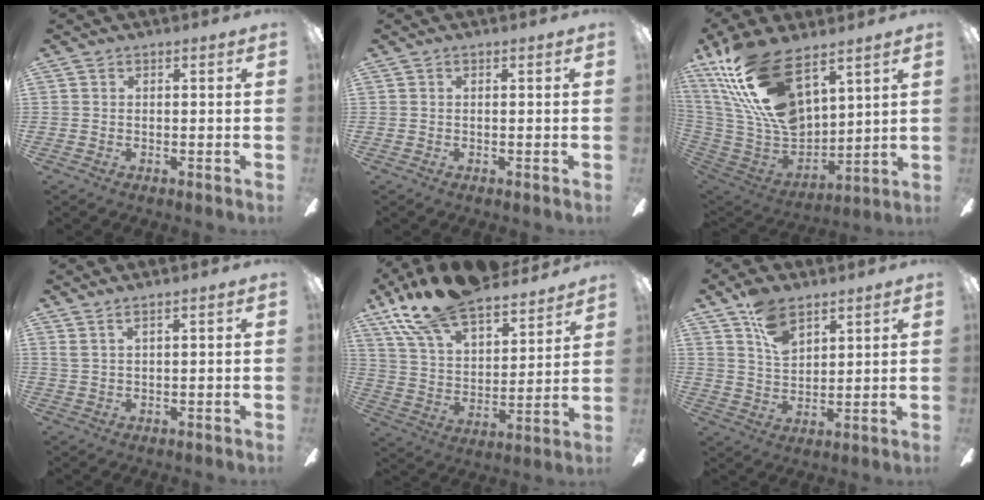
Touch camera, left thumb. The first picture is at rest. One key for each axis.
{"total": 0.0}
{"total": 24.3, "fx": 13.3, "fy": 11.8, "fz": 16.6, "tx": -0.346, "ty": -0.070, "tz": 0.240}
{"total": 2.0, "fx": 1.8, "fy": -0.1, "fz": 1.0, "tx": -0.025, "ty": -0.002, "tz": 0.033}
{"total": 18.8, "fx": 15.6, "fy": 6.5, "fz": 8.3, "tx": -0.168, "ty": -0.102, "tz": 0.283}
{"total": 9.5, "fx": 6.3, "fy": 5.1, "fz": 5.0, "tx": -0.090, "ty": -0.022, "tz": 0.116}